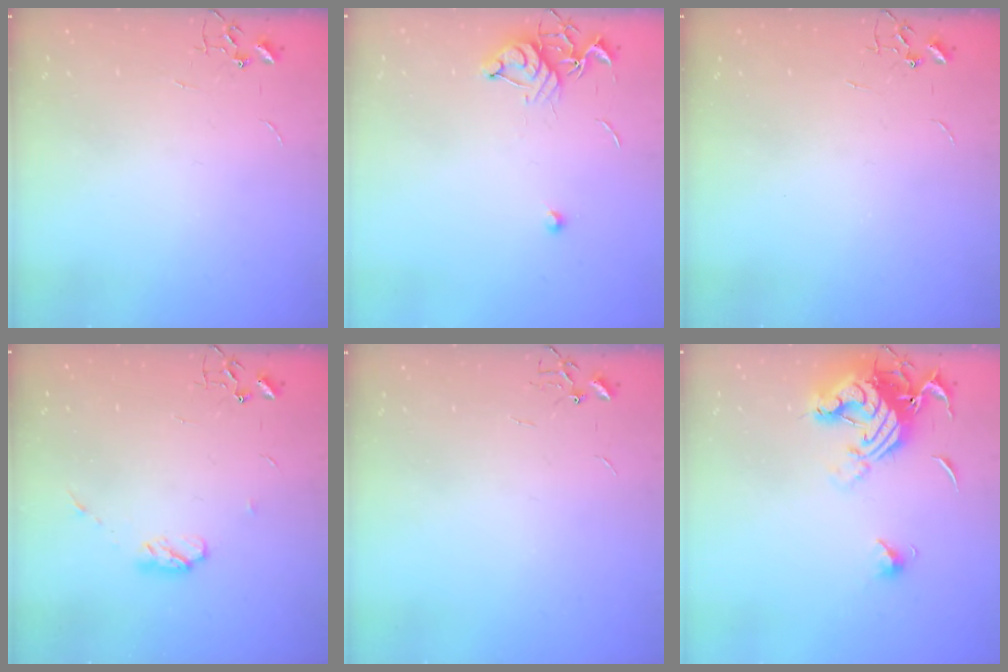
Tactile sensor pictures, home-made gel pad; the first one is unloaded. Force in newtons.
{"total": 8.0, "press": 7.9, "slide": 0.9}
{"total": 0.0}
{"total": 6.3, "press": 6.2, "slide": 0.9}
{"total": 0.0}
{"total": 15.2, "press": 15.1, "slide": 1.4}